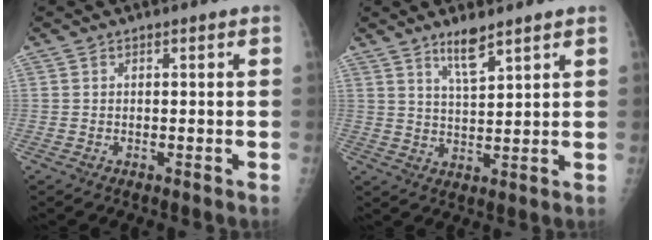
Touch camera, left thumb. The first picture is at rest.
{"total": 5.4, "force": [3.9, 1.1, 3.6], "torque": [-0.061, -0.029, 0.074]}